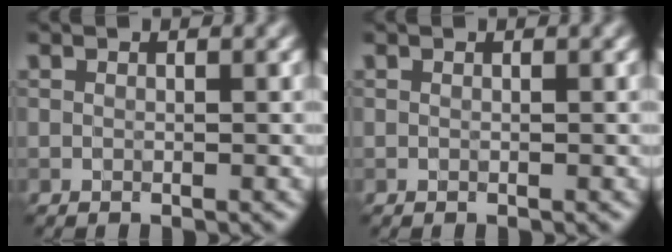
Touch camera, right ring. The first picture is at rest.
{"total": 0.0}